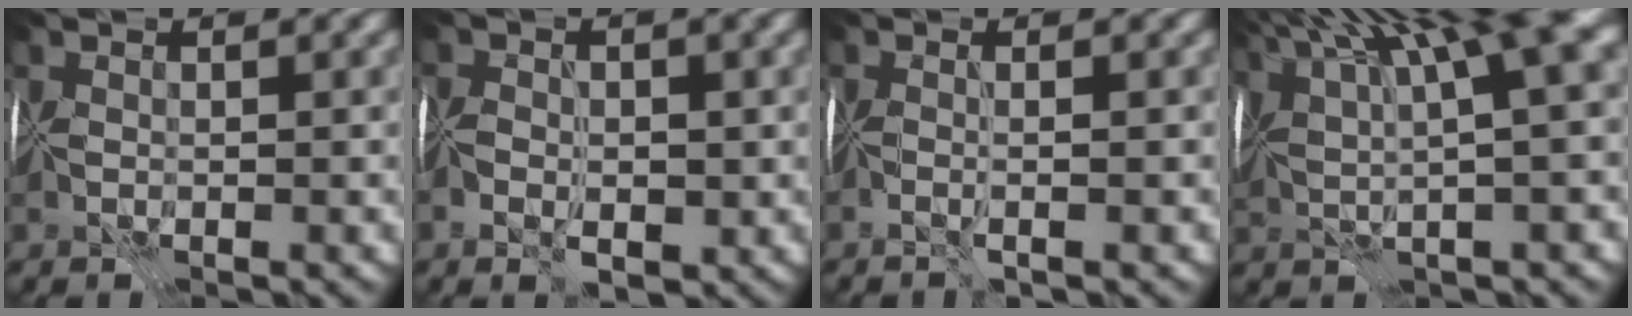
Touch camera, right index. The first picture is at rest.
{"total": 3.3, "force": [-1.5, 1.9, 2.2], "torque": [-0.033, -0.002, -0.033]}
{"total": 1.1, "force": [-0.6, -0.4, 0.8], "torque": [-0.002, 0.001, -0.013]}
{"total": 11.9, "force": [5.9, 2.1, 10.1], "torque": [-0.157, 0.022, 0.099]}